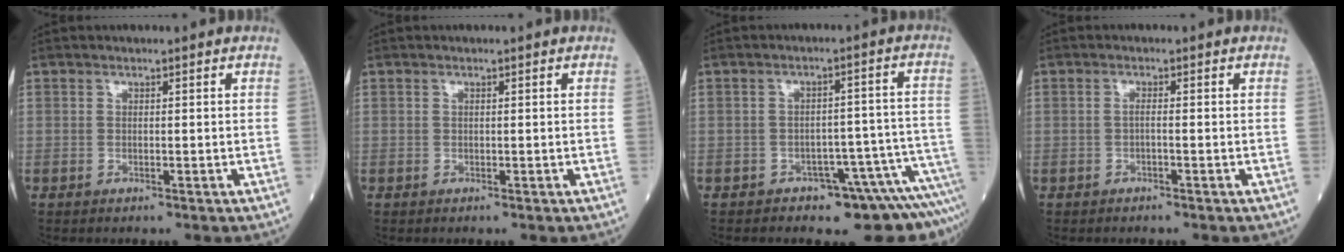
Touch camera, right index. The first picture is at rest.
{"total": 0.0}
{"total": 8.3, "force": [-7.7, 2.0, 2.3], "torque": [0.004, 0.051, -0.097]}
{"total": 0.9, "force": [-0.4, 0.0, 0.8], "torque": [-0.014, 0.002, -0.007]}